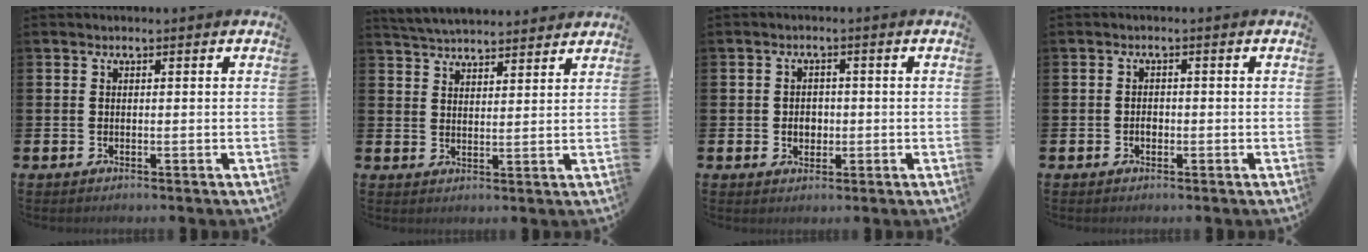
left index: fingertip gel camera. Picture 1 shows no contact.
{"total": 4.4, "force": [4.4, 0.5, 0.1], "torque": [-0.010, -0.024, 0.079]}
{"total": 2.5, "force": [-0.3, 2.1, 1.3], "torque": [-0.008, -0.002, -0.013]}
{"total": 1.3, "force": [-0.4, 0.9, 0.9], "torque": [-0.012, 0.001, -0.010]}